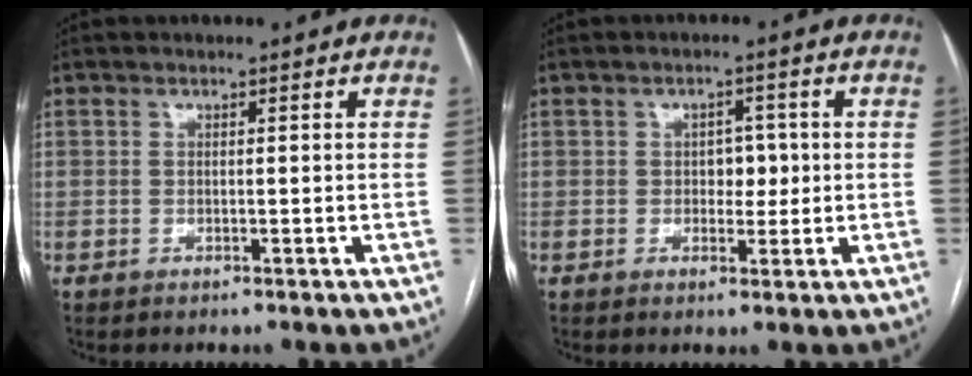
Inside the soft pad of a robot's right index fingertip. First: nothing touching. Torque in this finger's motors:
{"motor_torque": [0.31, 0.10, 0.14, 0.03]}